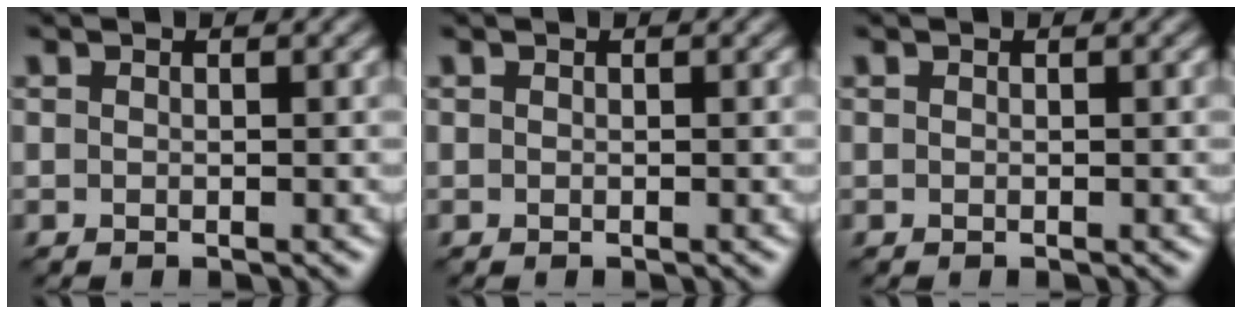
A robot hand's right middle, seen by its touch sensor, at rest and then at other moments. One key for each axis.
{"total": 0.0}
{"total": 0.0}